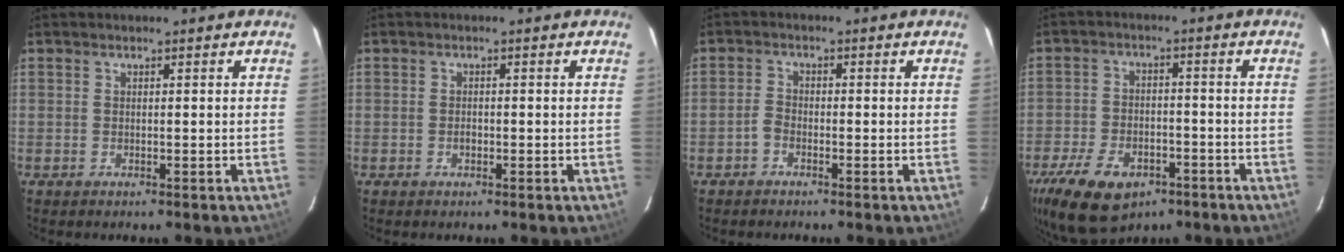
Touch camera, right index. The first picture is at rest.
{"total": 1.1, "force": [-0.4, 0.8, 0.6], "torque": [-0.010, 0.003, -0.006]}
{"total": 2.0, "force": [-1.5, 1.0, 0.8], "torque": [-0.018, 0.003, -0.033]}
{"total": 16.3, "force": [-9.9, 9.2, 9.1], "torque": [-0.218, -0.019, -0.159]}